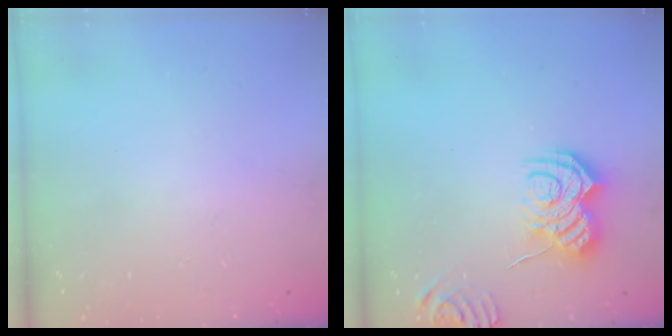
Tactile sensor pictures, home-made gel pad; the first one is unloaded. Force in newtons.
{"total": 10.1, "press": 10.1, "slide": 0.9}